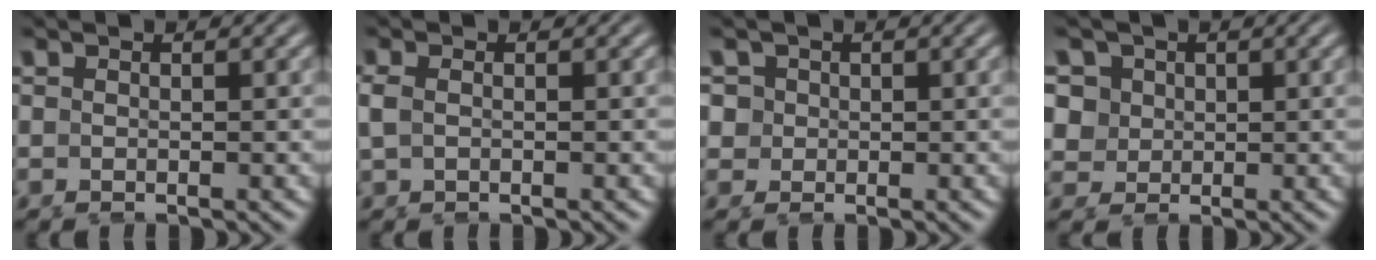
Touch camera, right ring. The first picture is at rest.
{"total": 1.0, "force": [-0.2, 0.5, 0.9], "torque": [-0.033, -0.004, 0.004]}
{"total": 4.7, "force": [0.5, 4.2, 1.9], "torque": [-0.059, -0.009, 0.010]}
{"total": 6.7, "force": [0.7, 5.9, 3.0], "torque": [-0.079, -0.017, 0.018]}